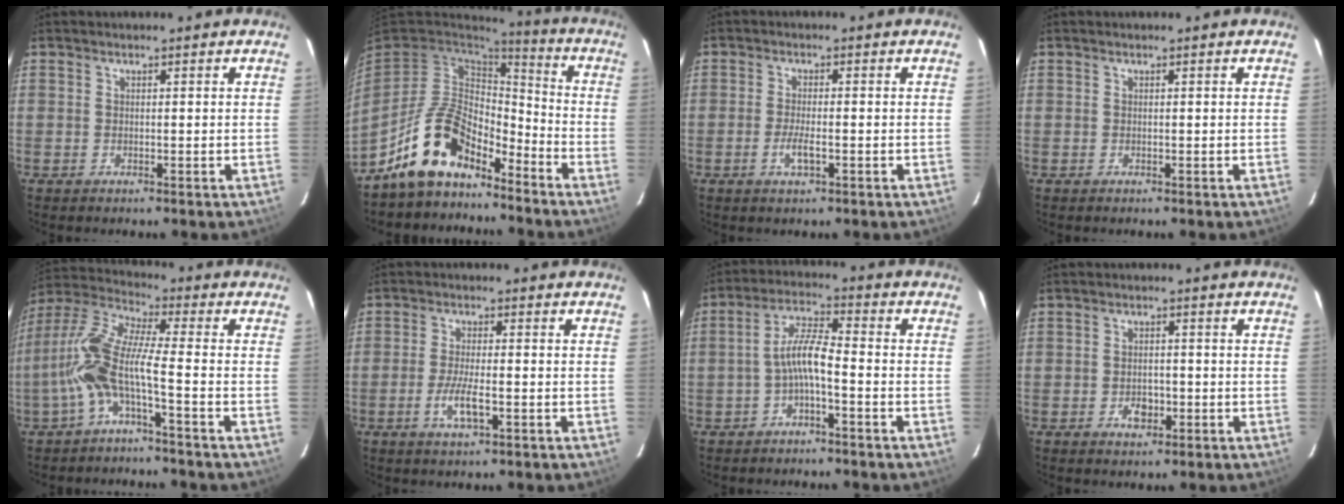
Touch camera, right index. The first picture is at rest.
{"total": 13.8, "force": [-10.2, 6.1, 7.0], "torque": [-0.154, 0.015, -0.185]}
{"total": 3.1, "force": [-1.3, 0.6, 2.8], "torque": [-0.059, -0.005, -0.025]}
{"total": 0.0}
{"total": 11.0, "force": [-3.6, 1.2, 10.4], "torque": [-0.227, 0.011, -0.078]}
{"total": 5.3, "force": [-2.1, 1.1, 4.7], "torque": [-0.097, -0.008, -0.041]}
{"total": 5.8, "force": [-2.4, 1.0, 5.1], "torque": [-0.113, 0.018, -0.044]}
{"total": 3.3, "force": [-1.4, 2.3, 2.0], "torque": [-0.038, 0.003, -0.020]}